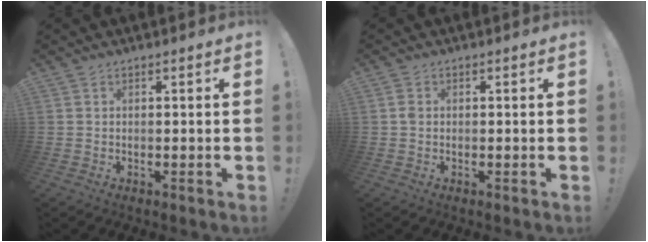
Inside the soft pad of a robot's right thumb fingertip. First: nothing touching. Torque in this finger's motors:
{"motor_torque": [0.45, 0.56, 0.48, -0.25, -0.03]}